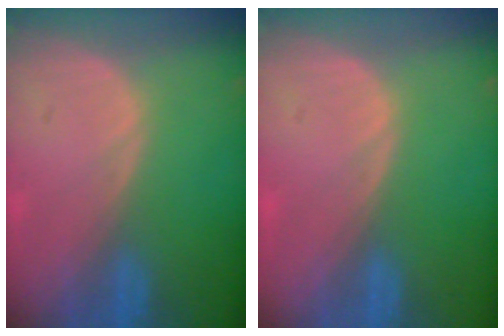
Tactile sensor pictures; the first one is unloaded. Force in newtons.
{"total": 0.0}